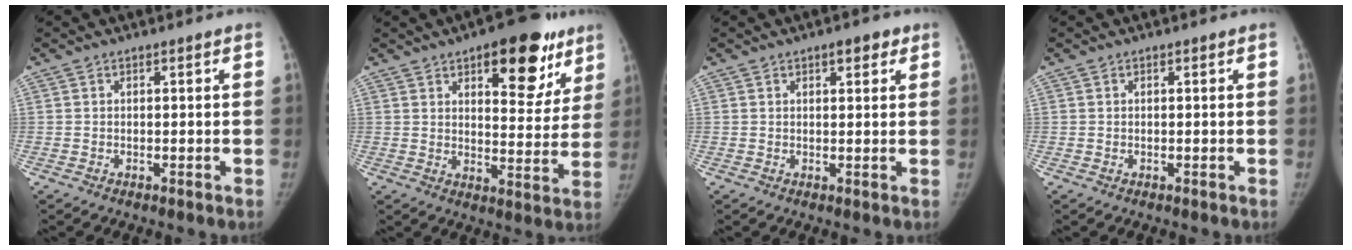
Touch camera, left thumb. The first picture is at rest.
{"total": 17.3, "force": [9.5, 7.7, 12.2], "torque": [-0.100, -0.040, 0.128]}
{"total": 3.1, "force": [1.8, 1.5, 2.1], "torque": [-0.013, -0.005, 0.021]}
{"total": 0.0}